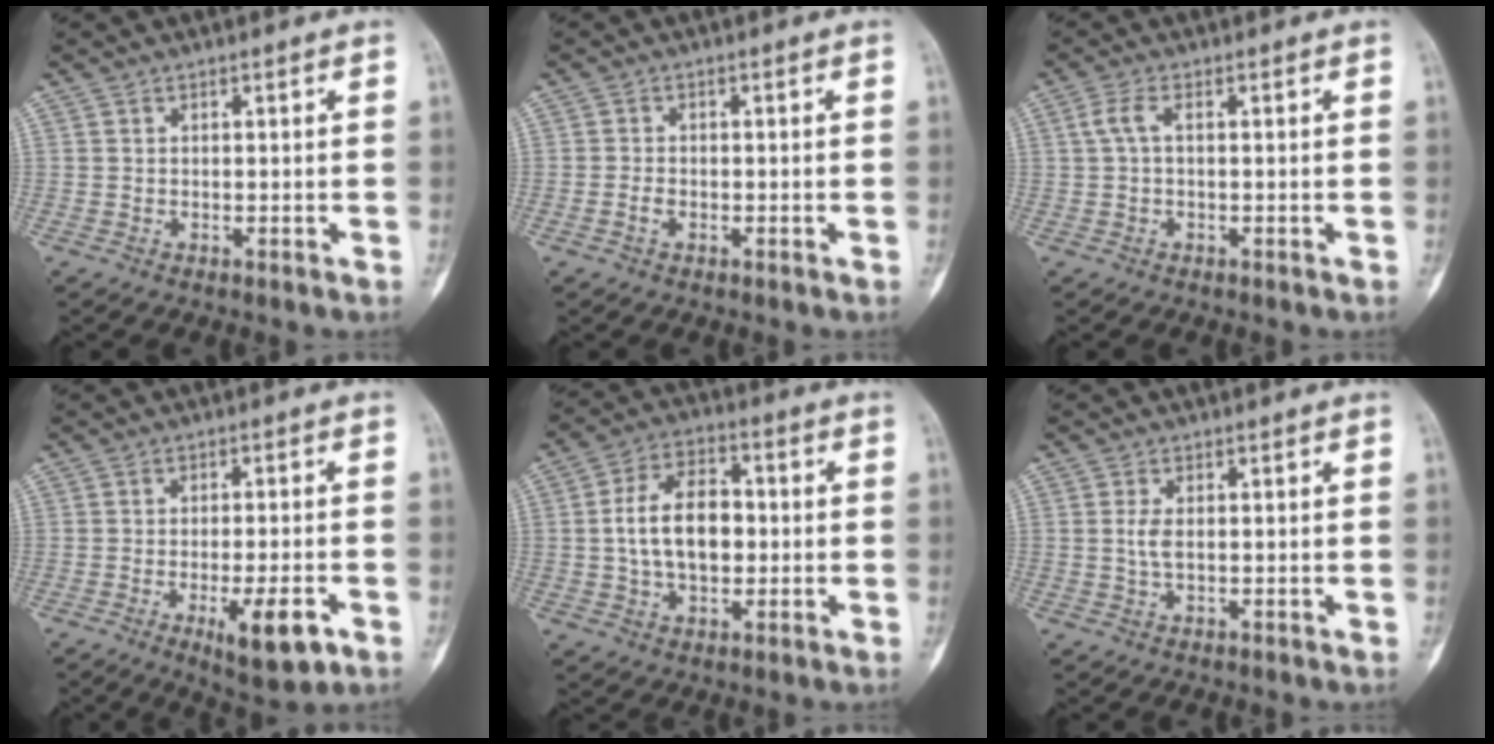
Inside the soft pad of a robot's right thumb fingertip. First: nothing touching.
{"total": 1.6, "force": [-0.7, 1.0, 1.0], "torque": [-0.020, 0.007, -0.015]}
{"total": 2.6, "force": [0.3, 0.9, 2.4], "torque": [-0.060, 0.011, 0.005]}
{"total": 12.3, "force": [-5.1, 4.6, 10.2], "torque": [-0.140, 0.015, -0.066]}
{"total": 12.2, "force": [-0.1, 7.6, 9.6], "torque": [-0.150, 0.021, -0.005]}
{"total": 2.2, "force": [0.1, 0.9, 2.0], "torque": [-0.051, -0.001, 0.003]}